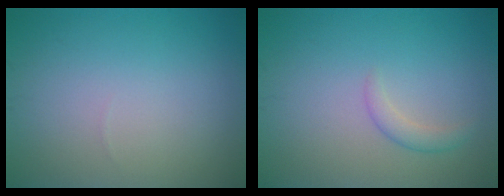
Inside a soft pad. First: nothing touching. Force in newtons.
{"total": 1.4, "press": 1.3, "slide": 0.1}